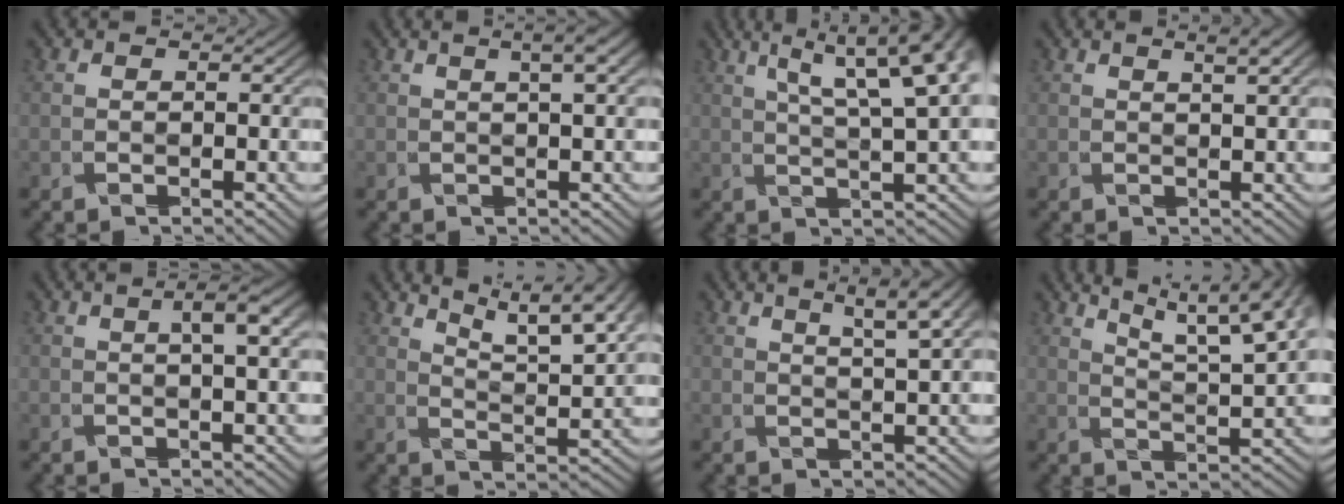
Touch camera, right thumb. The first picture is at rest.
{"total": 2.9, "force": [1.3, 0.0, 2.6], "torque": [-0.054, 0.006, 0.025]}
{"total": 10.0, "force": [4.7, 1.3, 8.7], "torque": [-0.152, 0.029, 0.070]}
{"total": 2.1, "force": [1.2, -0.1, 1.6], "torque": [-0.039, 0.003, 0.026]}
{"total": 3.5, "force": [1.1, 0.5, 3.3], "torque": [-0.063, 0.006, 0.021]}
{"total": 9.2, "force": [7.3, 1.1, 5.5], "torque": [-0.097, 0.002, 0.109]}
{"total": 4.7, "force": [2.9, -0.2, 3.7], "torque": [-0.072, 0.013, 0.049]}
{"total": 10.5, "force": [7.4, 1.3, 7.2], "torque": [-0.119, 0.015, 0.102]}